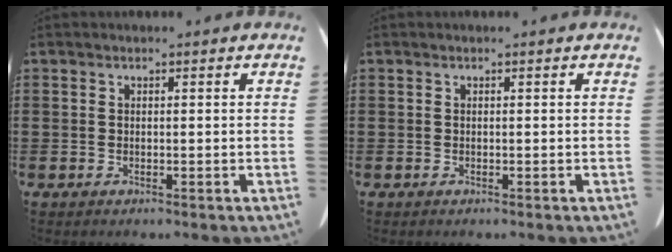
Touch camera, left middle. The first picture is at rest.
{"total": 0.0}